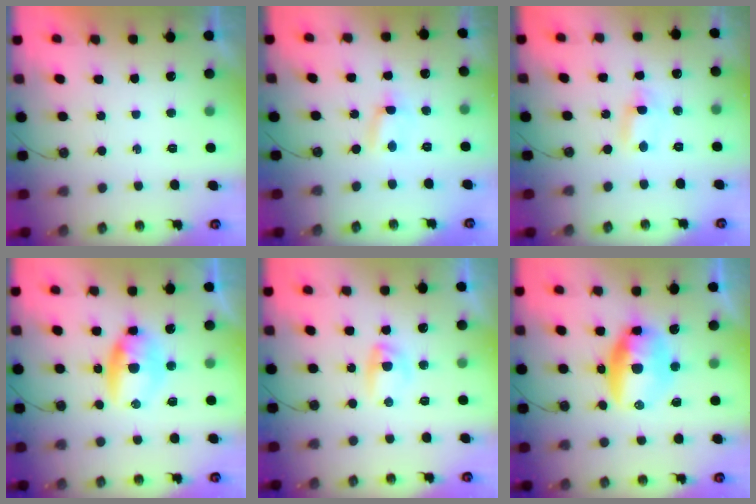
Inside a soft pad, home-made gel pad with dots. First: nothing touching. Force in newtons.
{"total": 1.2, "press": 1.1, "slide": 0.6}
{"total": 1.2, "press": 1.0, "slide": 0.6}
{"total": 8.7, "press": 8.0, "slide": 3.5}
{"total": 3.8, "press": 3.8, "slide": 0.6}
{"total": 11.6, "press": 11.5, "slide": 0.9}